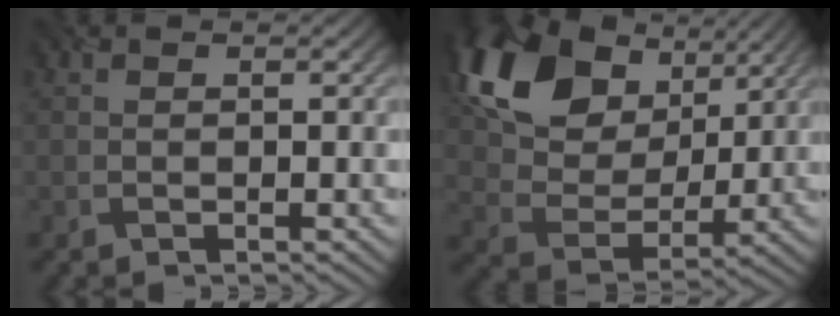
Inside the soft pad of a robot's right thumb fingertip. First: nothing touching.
{"total": 16.7, "force": [8.7, 10.5, 9.6], "torque": [-0.219, 0.027, 0.150]}